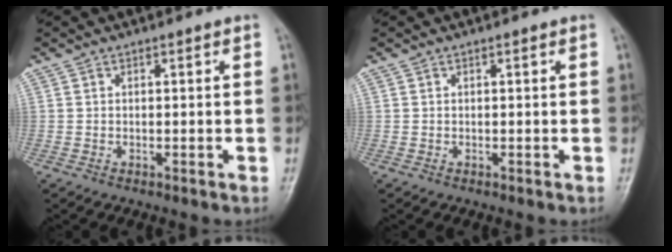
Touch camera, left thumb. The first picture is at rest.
{"total": 0.0}